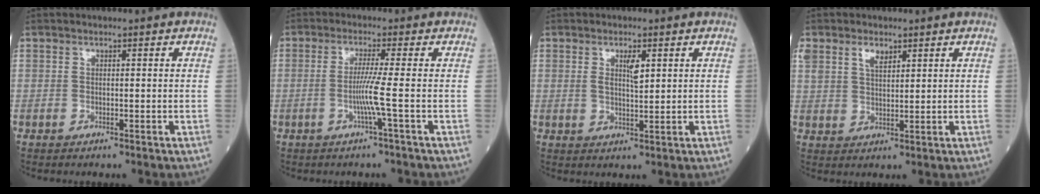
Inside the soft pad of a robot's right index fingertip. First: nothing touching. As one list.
[{"total": 4.1, "force": [-1.0, -1.5, 3.6], "torque": [-0.077, -0.007, -0.023]}, {"total": 3.1, "force": [1.2, 0.7, 2.8], "torque": [-0.052, 0.001, 0.020]}, {"total": 4.5, "force": [2.6, 2.4, 2.8], "torque": [-0.061, 0.012, 0.055]}]